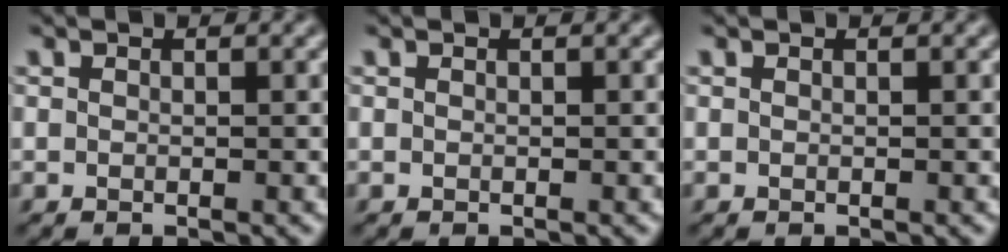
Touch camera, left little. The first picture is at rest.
{"total": 0.0}
{"total": 0.0}